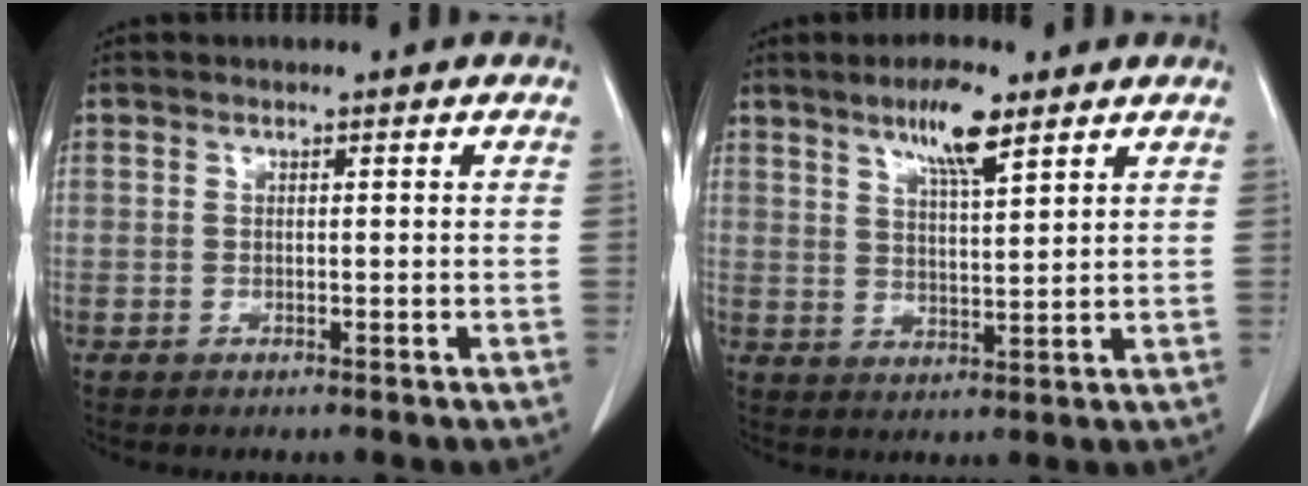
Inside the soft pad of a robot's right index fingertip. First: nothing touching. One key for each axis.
{"total": 6.9, "fx": 4.5, "fy": 0.8, "fz": 5.1, "tx": -0.094, "ty": 0.000, "tz": 0.078}